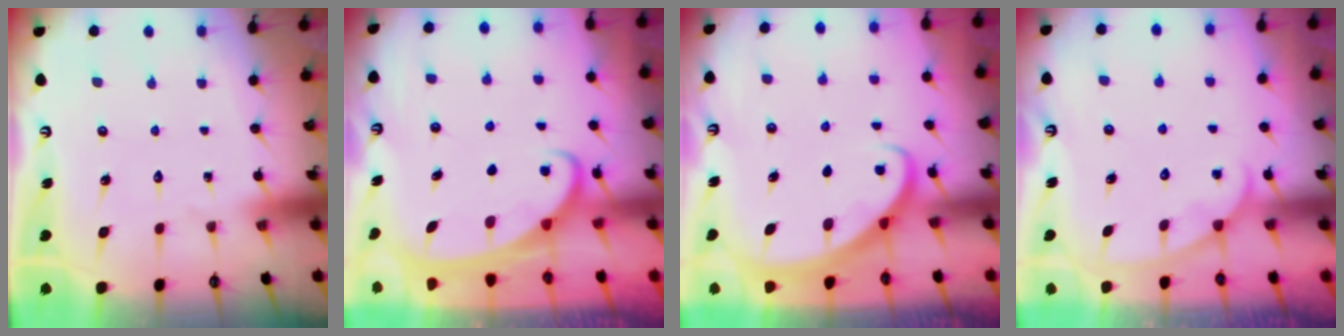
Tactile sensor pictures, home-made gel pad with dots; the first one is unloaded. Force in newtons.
{"total": 2.0, "press": 2.0, "slide": 0.4}
{"total": 2.8, "press": 2.8, "slide": 0.2}
{"total": 2.4, "press": 2.4, "slide": 0.3}